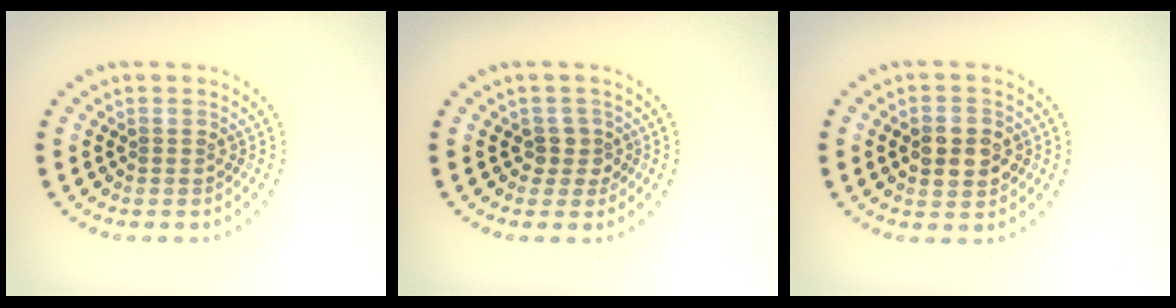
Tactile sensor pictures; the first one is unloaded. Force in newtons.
{"total": 1.7, "press": 1.4, "slide": 1.0}
{"total": 3.8, "press": 3.8, "slide": 0.1}